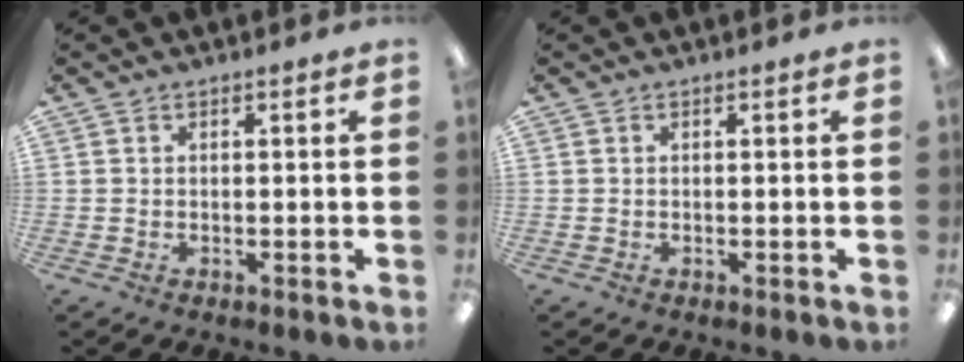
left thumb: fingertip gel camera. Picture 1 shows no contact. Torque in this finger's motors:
{"motor_torque": [-0.11, 0.08, 0.03, 0.02, 0.00]}